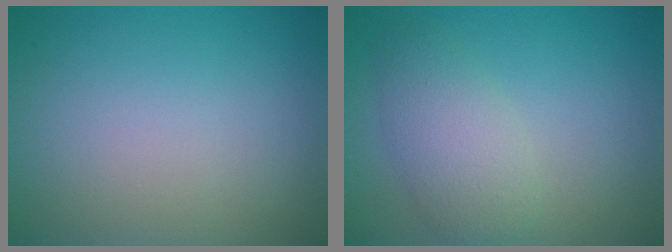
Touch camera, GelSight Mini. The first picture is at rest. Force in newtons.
{"total": 3.6, "press": 3.6, "slide": 0.1}